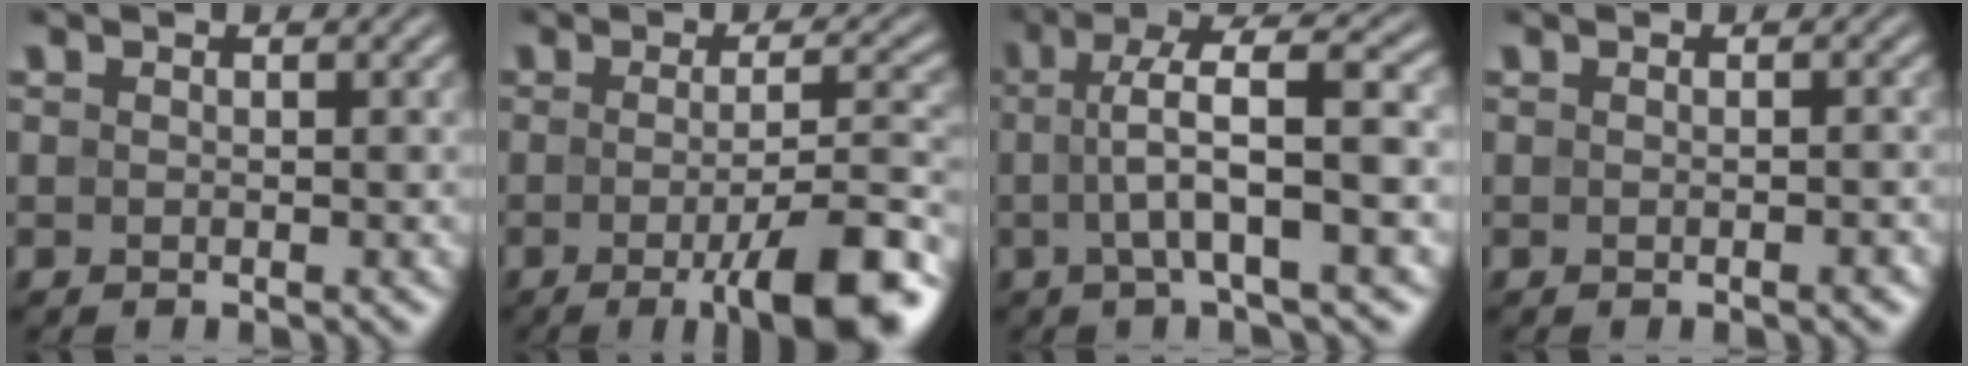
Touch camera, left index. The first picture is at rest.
{"total": 9.7, "force": [-3.2, 2.3, 8.9], "torque": [-0.111, -0.007, -0.046]}
{"total": 7.6, "force": [0.4, 1.6, 7.4], "torque": [-0.116, 0.019, 0.000]}
{"total": 1.2, "force": [-0.3, 0.3, 1.1], "torque": [-0.010, 0.002, -0.005]}